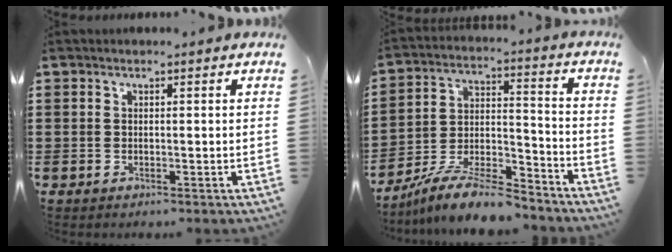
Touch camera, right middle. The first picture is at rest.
{"total": 11.0, "force": [-9.9, 1.4, 4.6], "torque": [-0.088, 0.021, -0.191]}